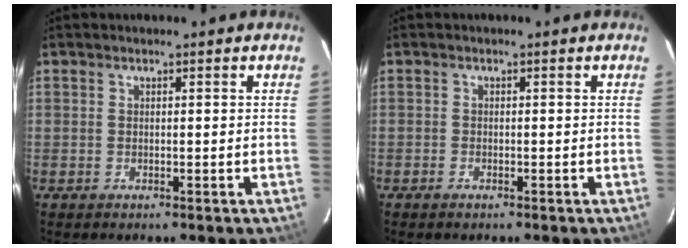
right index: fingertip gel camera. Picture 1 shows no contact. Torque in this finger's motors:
{"motor_torque": [0.26, -0.18, -0.06, -0.02]}